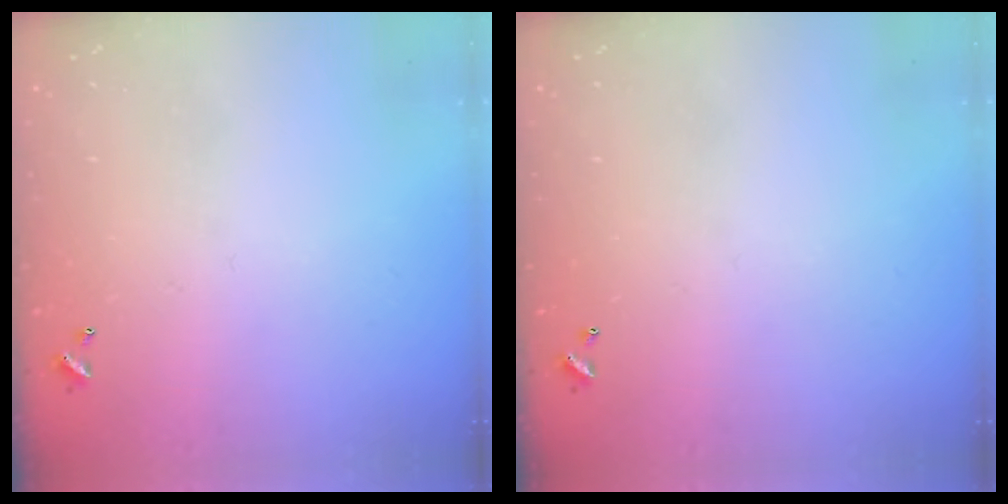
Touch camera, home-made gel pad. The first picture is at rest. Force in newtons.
{"total": 0.0}